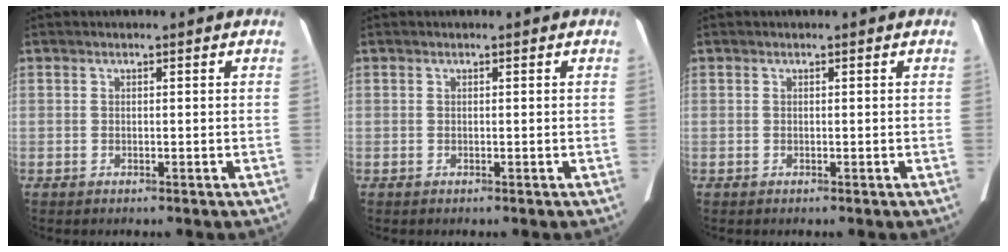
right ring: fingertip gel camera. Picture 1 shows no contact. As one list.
[{"total": 0.0}, {"total": 0.0}]